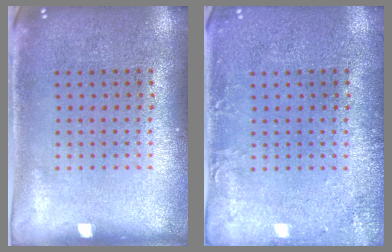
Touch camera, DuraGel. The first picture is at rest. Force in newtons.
{"total": 1.7, "press": 1.7, "slide": 0.3}